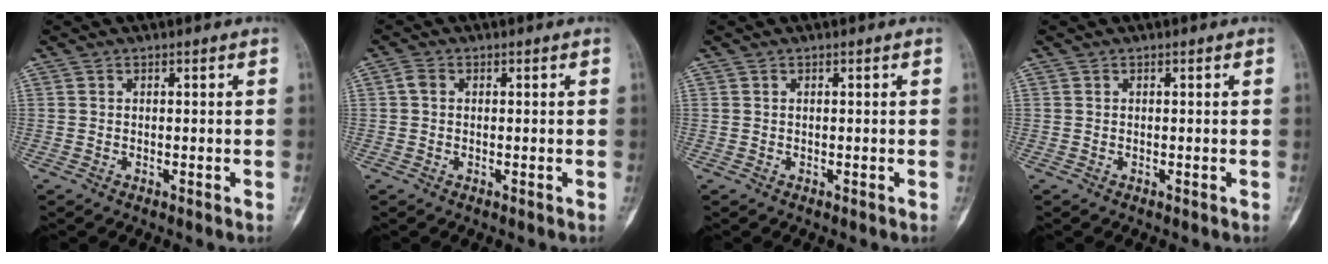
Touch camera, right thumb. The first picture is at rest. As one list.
[{"total": 1.5, "force": [0.2, 1.1, 1.0], "torque": [-0.019, 0.001, 0.000]}, {"total": 0.0}, {"total": 0.0}]